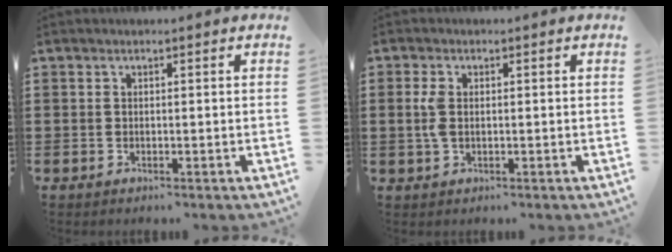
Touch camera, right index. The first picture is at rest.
{"total": 3.3, "force": [0.2, 1.9, 2.7], "torque": [-0.071, 0.001, -0.002]}